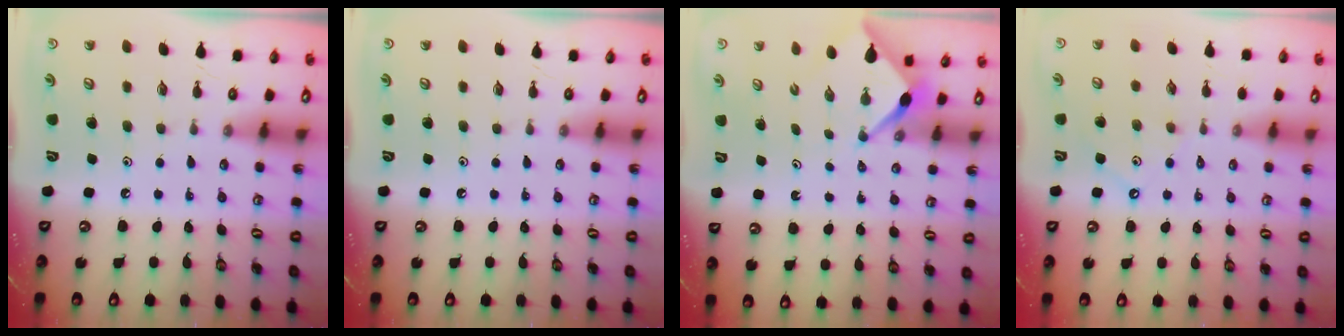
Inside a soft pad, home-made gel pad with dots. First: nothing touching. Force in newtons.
{"total": 0.0}
{"total": 2.6, "press": 2.6, "slide": 0.3}
{"total": 1.7, "press": 1.7, "slide": 0.3}